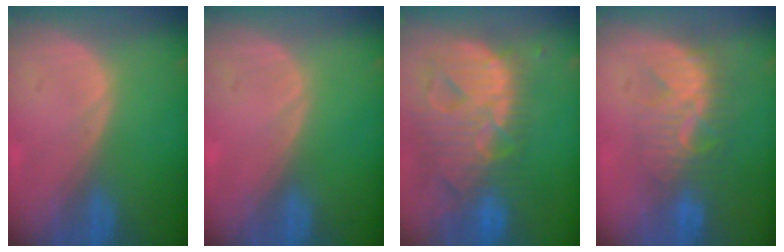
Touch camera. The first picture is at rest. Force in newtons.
{"total": 0.0}
{"total": 13.8, "press": 11.7, "slide": 7.2}
{"total": 7.8, "press": 7.5, "slide": 2.0}